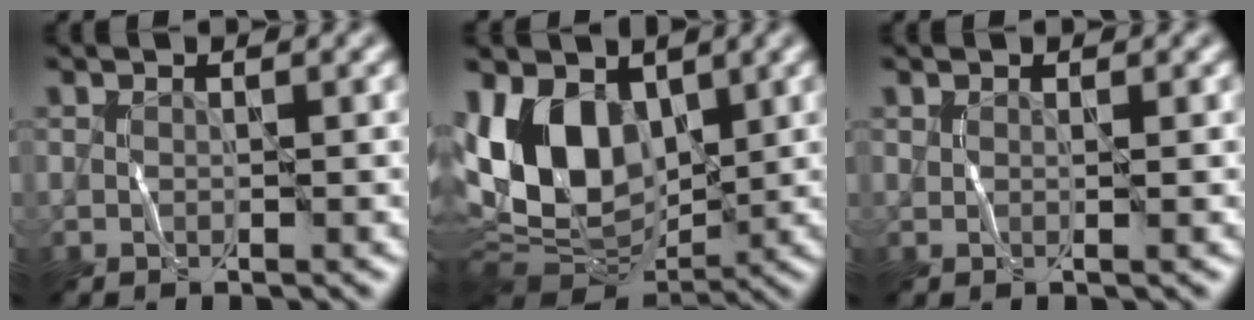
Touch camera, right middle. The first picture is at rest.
{"total": 9.8, "force": [1.5, 6.6, 7.2], "torque": [-0.156, -0.003, 0.025]}
{"total": 0.0}